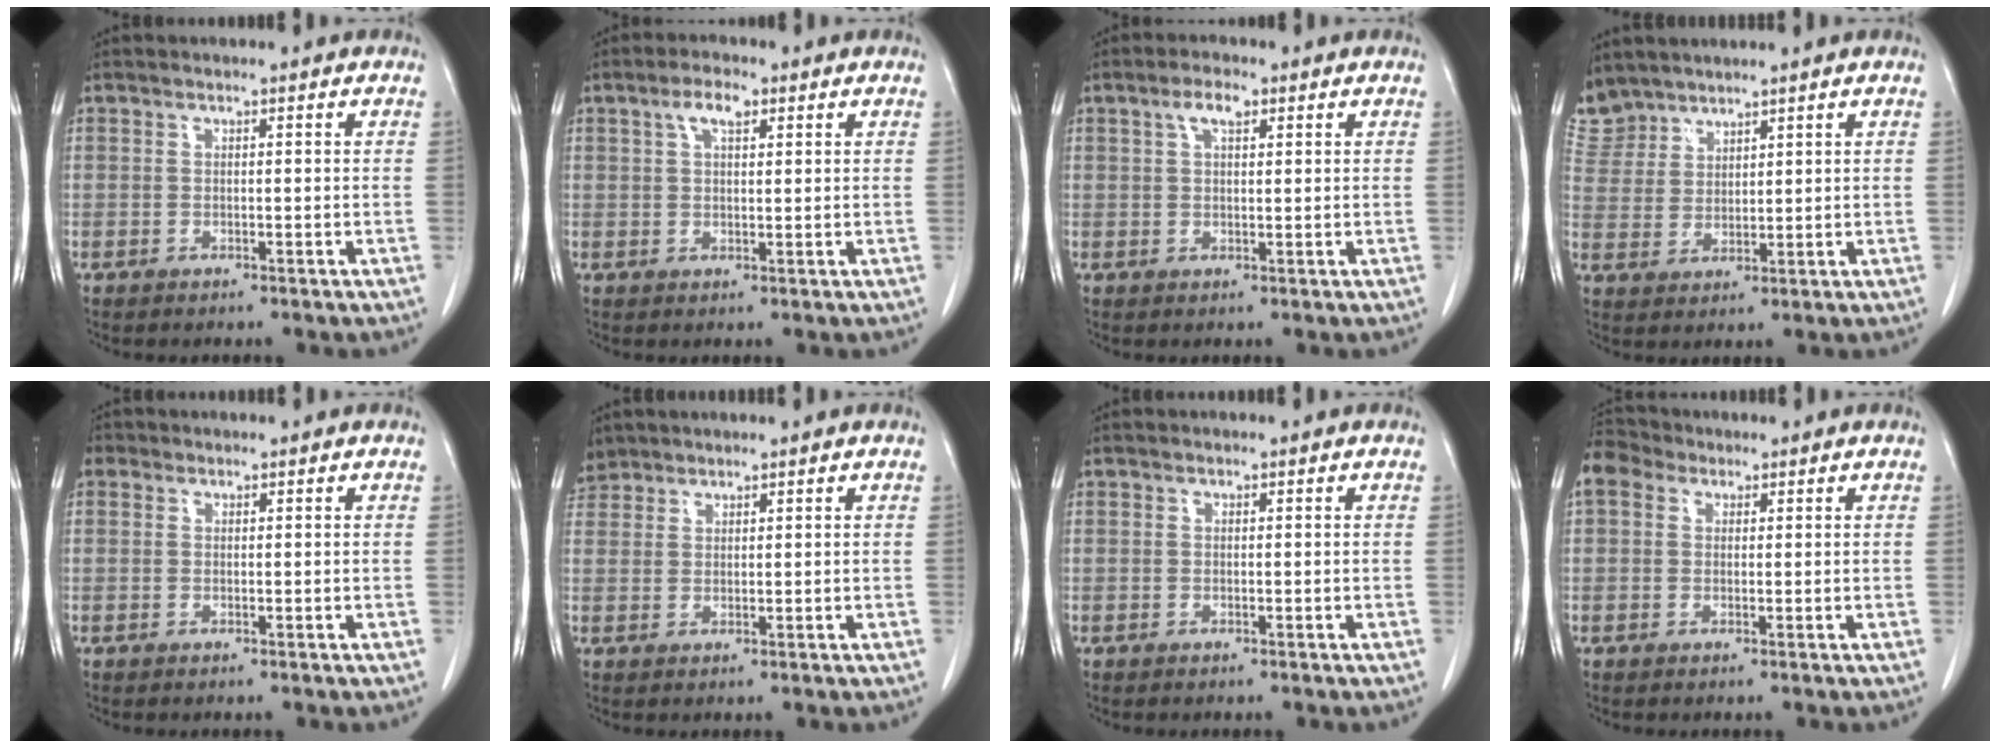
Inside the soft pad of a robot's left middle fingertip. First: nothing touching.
{"total": 3.6, "force": [1.8, 1.4, 2.9], "torque": [-0.058, 0.011, 0.035]}
{"total": 3.2, "force": [1.6, 1.2, 2.5], "torque": [-0.051, 0.010, 0.031]}
{"total": 7.1, "force": [6.4, 3.1, 0.2], "torque": [-0.012, 0.004, 0.141]}
{"total": 1.2, "force": [0.6, 1.0, 0.2], "torque": [0.002, 0.005, 0.006]}
{"total": 3.5, "force": [3.0, 1.8, -0.1], "torque": [0.001, 0.011, 0.060]}
{"total": 0.0}
{"total": 4.2, "force": [2.3, 3.0, 1.8], "torque": [-0.046, 0.026, 0.046]}